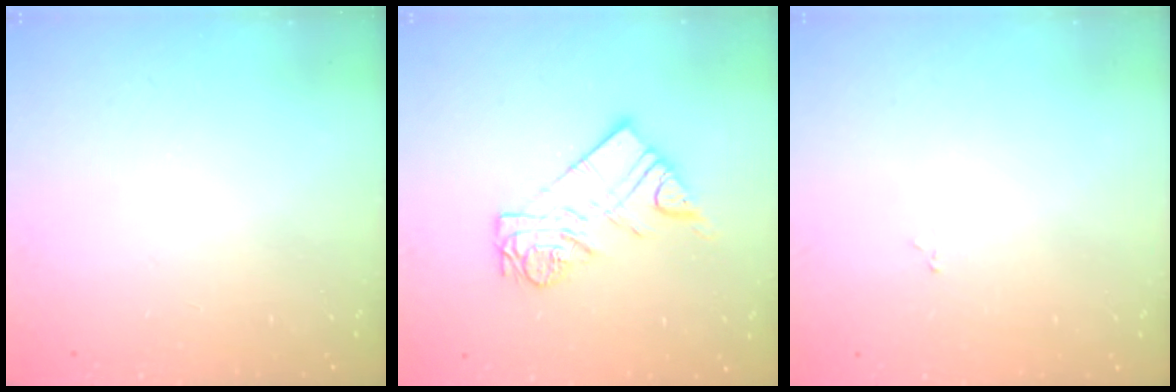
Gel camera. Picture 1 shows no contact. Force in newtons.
{"total": 11.0, "press": 11.0, "slide": 1.1}
{"total": 1.9, "press": 1.9, "slide": 0.3}